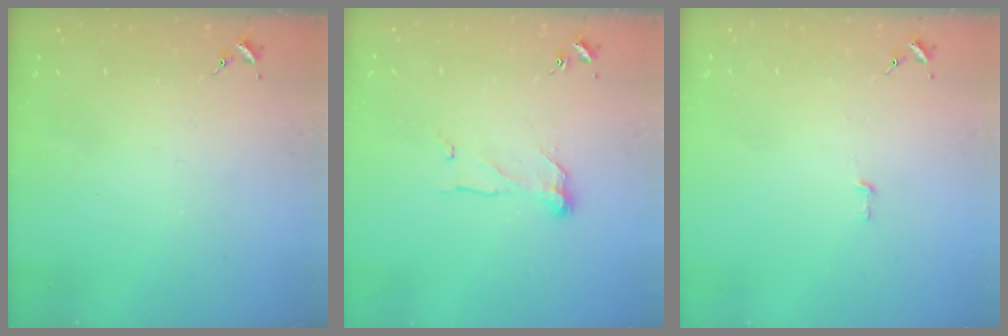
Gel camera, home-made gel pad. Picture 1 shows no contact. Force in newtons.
{"total": 8.2, "press": 8.2, "slide": 0.3}
{"total": 3.0, "press": 3.0, "slide": 0.2}